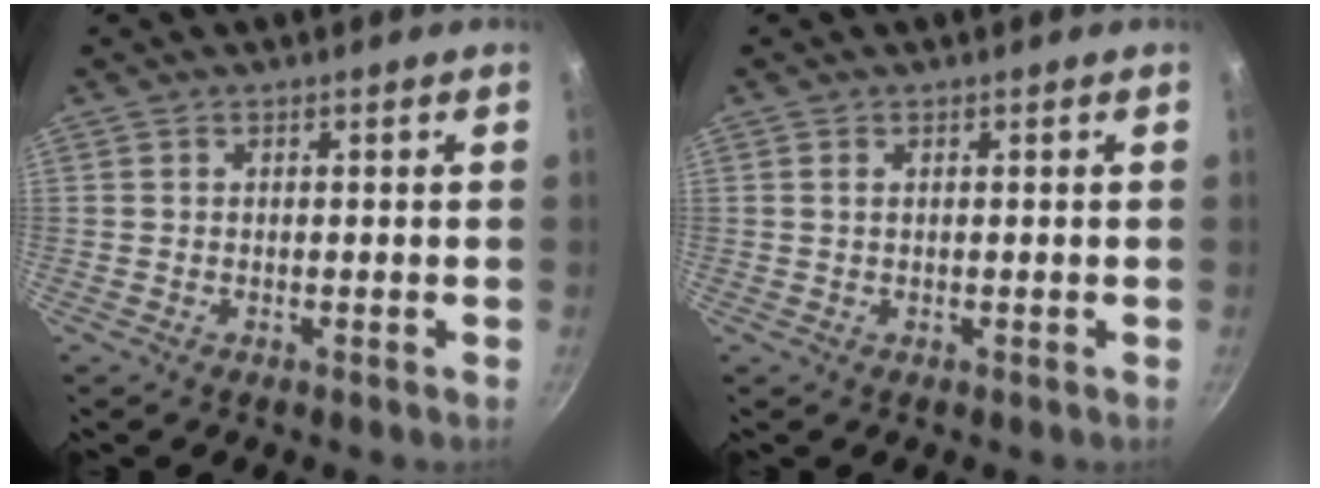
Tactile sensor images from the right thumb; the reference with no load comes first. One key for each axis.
{"total": 0.7, "fx": 0.2, "fy": 0.4, "fz": 0.5, "tx": -0.011, "ty": 0.001, "tz": 0.003}